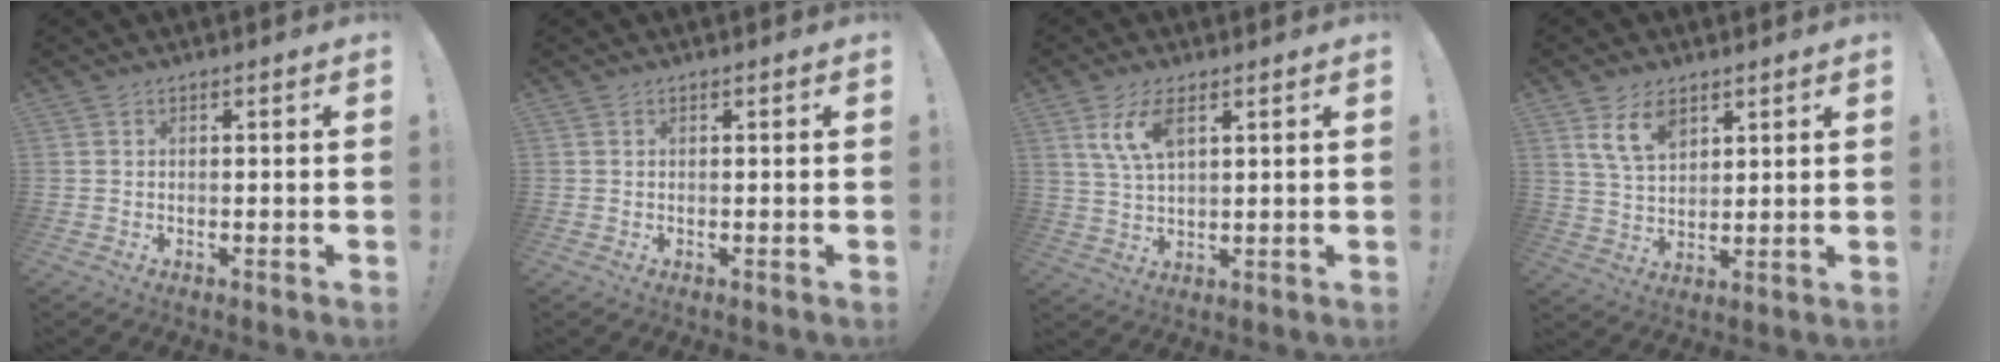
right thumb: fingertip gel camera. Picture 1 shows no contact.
{"total": 0.0}
{"total": 8.1, "force": [4.0, 3.3, 6.2], "torque": [-0.115, -0.008, 0.075]}
{"total": 9.1, "force": [5.4, 5.1, 5.2], "torque": [-0.097, -0.016, 0.104]}